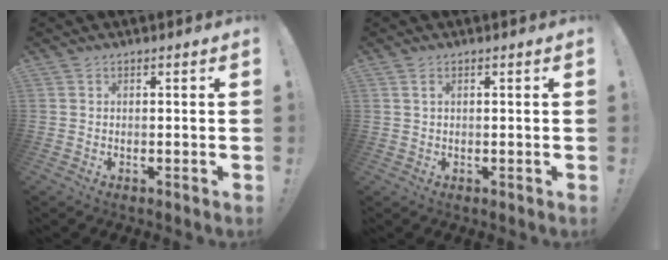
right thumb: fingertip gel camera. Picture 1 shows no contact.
{"total": 1.1, "force": [0.6, 0.7, 0.6], "torque": [-0.011, 0.001, 0.010]}